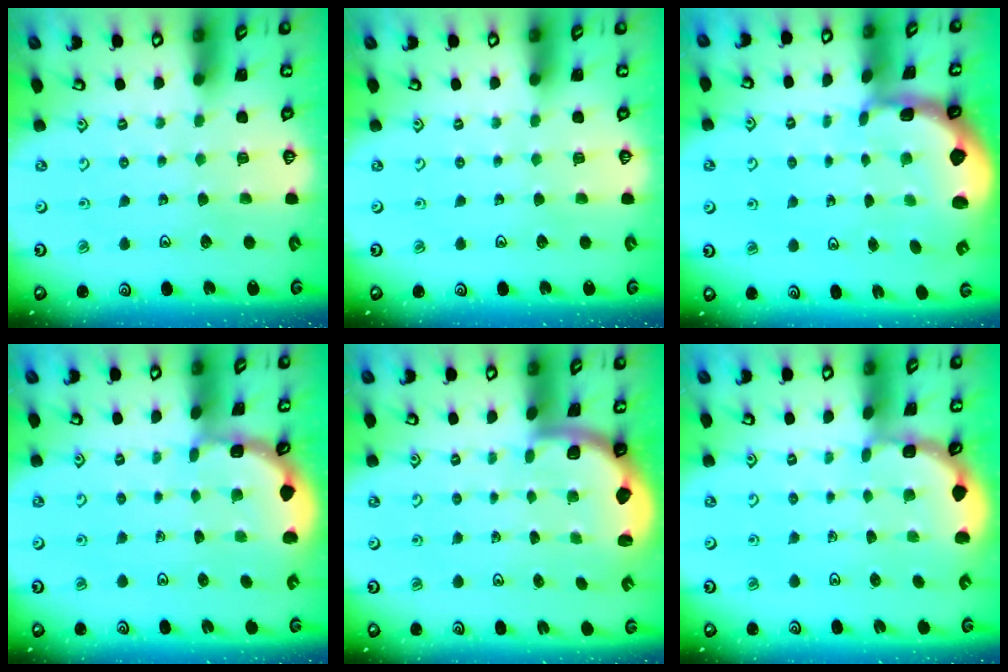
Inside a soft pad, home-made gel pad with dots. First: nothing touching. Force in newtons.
{"total": 0.0}
{"total": 2.3, "press": 1.5, "slide": 1.8}
{"total": 2.1, "press": 2.1, "slide": 0.2}
{"total": 2.0, "press": 2.0, "slide": 0.5}
{"total": 1.9, "press": 1.9, "slide": 0.1}